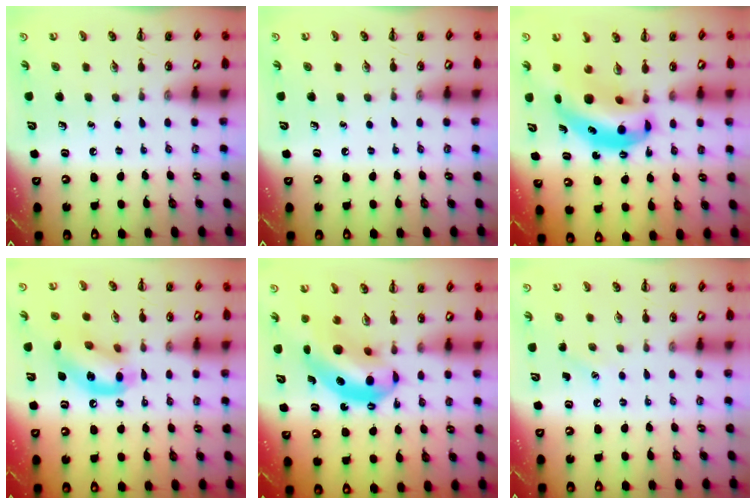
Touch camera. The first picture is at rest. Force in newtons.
{"total": 0.0}
{"total": 12.0, "press": 11.7, "slide": 2.8}
{"total": 13.0, "press": 12.7, "slide": 2.5}
{"total": 13.2, "press": 12.8, "slide": 3.2}
{"total": 5.2, "press": 5.0, "slide": 1.4}